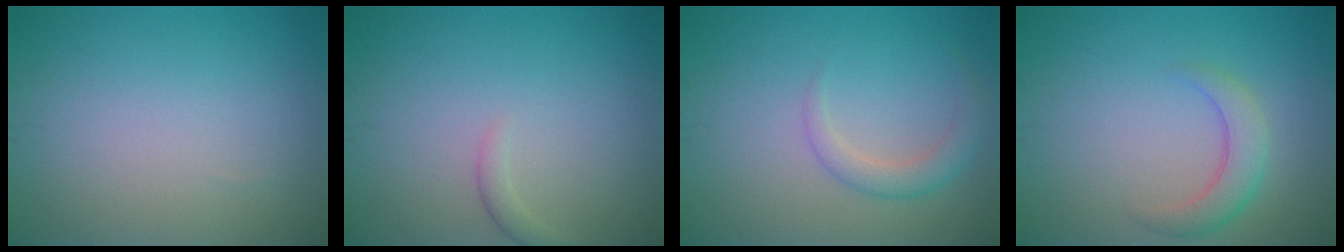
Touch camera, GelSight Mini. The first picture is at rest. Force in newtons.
{"total": 1.1, "press": 1.1, "slide": 0.2}
{"total": 2.3, "press": 2.2, "slide": 0.1}
{"total": 2.8, "press": 2.8, "slide": 0.1}